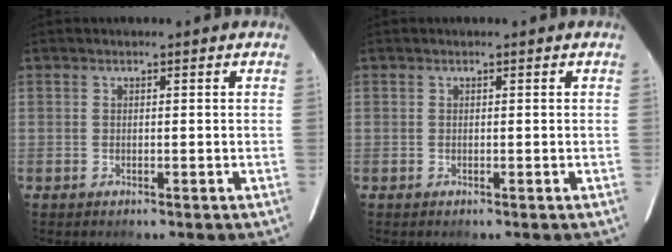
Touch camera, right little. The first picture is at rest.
{"total": 0.0}